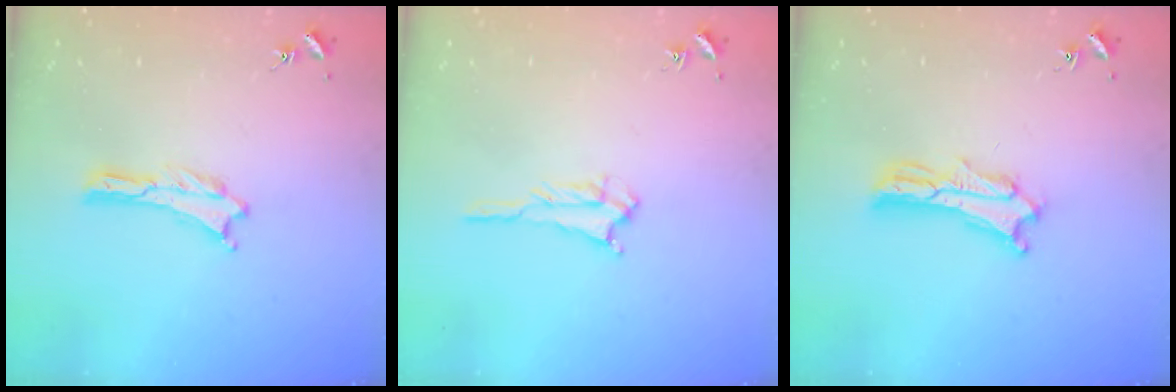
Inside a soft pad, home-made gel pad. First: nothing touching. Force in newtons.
{"total": 1.6, "press": 1.6, "slide": 0.3}
{"total": 4.0, "press": 4.0, "slide": 0.4}